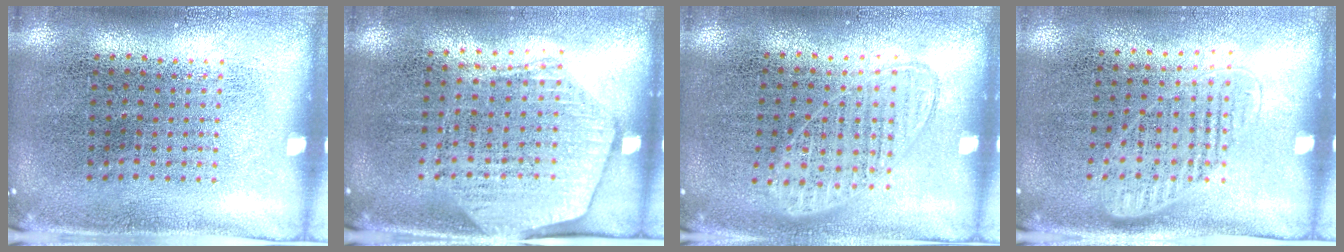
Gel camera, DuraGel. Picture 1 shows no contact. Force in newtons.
{"total": 1.7, "press": 1.5, "slide": 0.8}
{"total": 1.0, "press": 0.9, "slide": 0.3}
{"total": 1.2, "press": 1.0, "slide": 0.7}